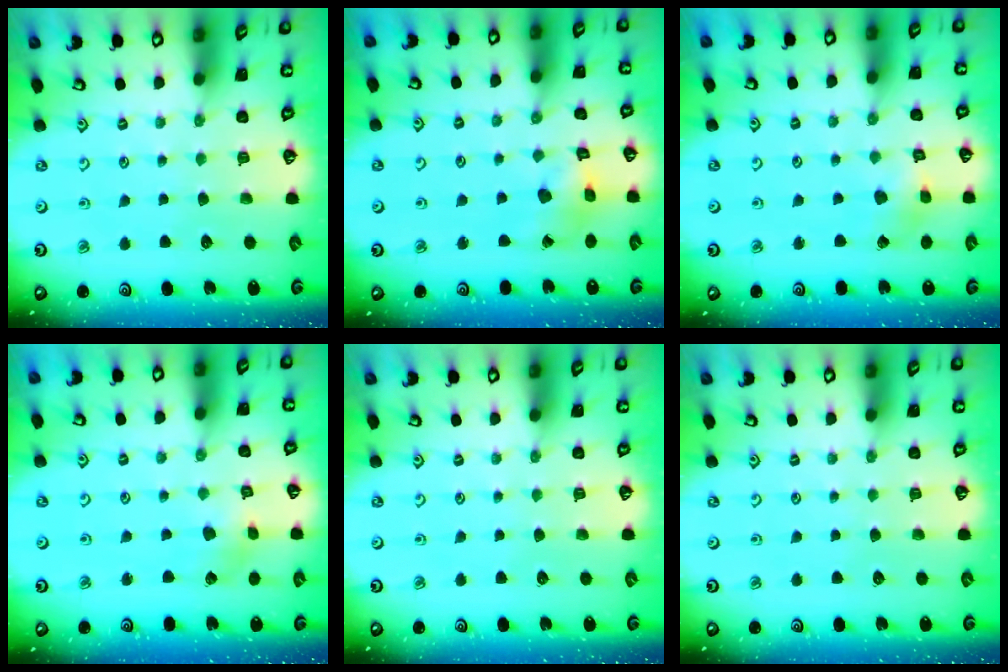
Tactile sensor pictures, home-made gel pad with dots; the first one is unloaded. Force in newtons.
{"total": 8.7, "press": 8.7, "slide": 0.9}
{"total": 3.5, "press": 3.5, "slide": 0.3}
{"total": 2.2, "press": 2.2, "slide": 0.4}
{"total": 0.0}
{"total": 0.0}